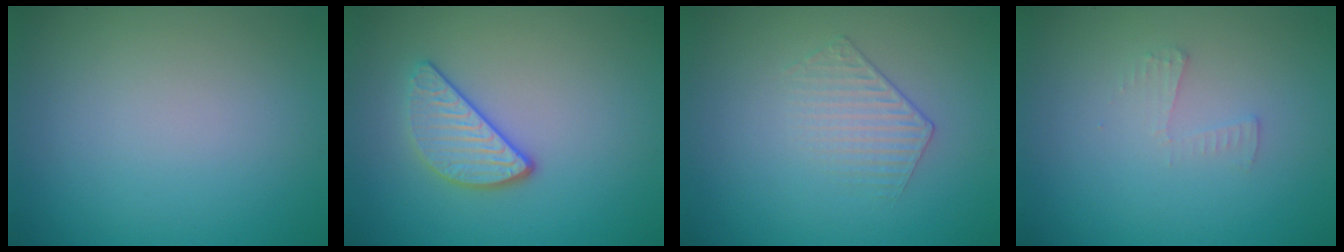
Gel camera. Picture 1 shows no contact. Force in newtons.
{"total": 3.0, "press": 2.6, "slide": 1.3}
{"total": 1.5, "press": 0.9, "slide": 1.2}
{"total": 1.0, "press": 1.0, "slide": 0.0}